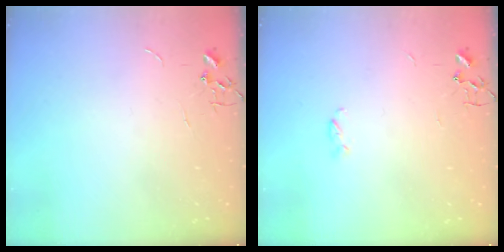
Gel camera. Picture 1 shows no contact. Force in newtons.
{"total": 2.9, "press": 2.9, "slide": 0.3}